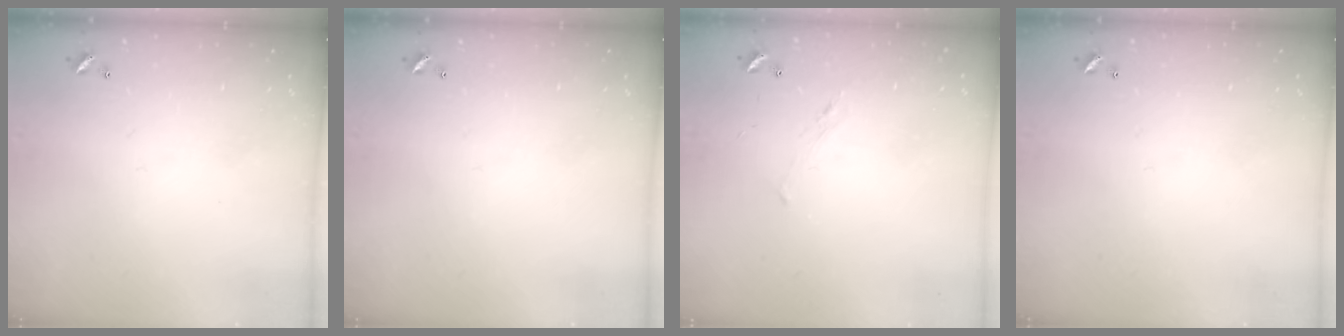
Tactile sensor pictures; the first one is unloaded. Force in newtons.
{"total": 0.0}
{"total": 1.0, "press": 0.9, "slide": 0.6}
{"total": 0.0}